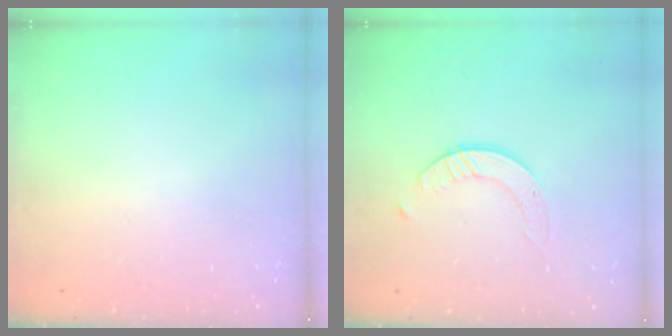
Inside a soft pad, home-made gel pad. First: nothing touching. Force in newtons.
{"total": 2.5, "press": 2.5, "slide": 0.3}